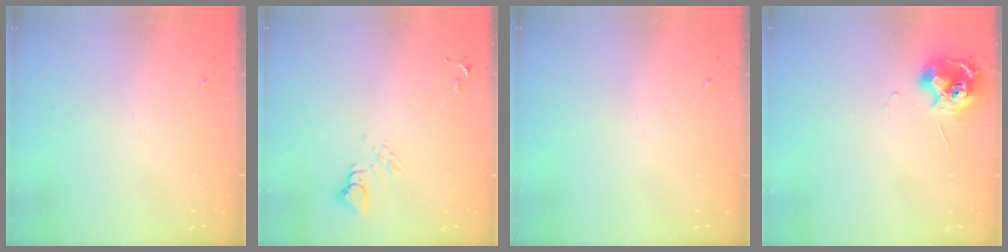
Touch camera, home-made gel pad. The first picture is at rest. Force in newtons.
{"total": 5.0, "press": 4.9, "slide": 0.5}
{"total": 0.0}
{"total": 11.7, "press": 11.6, "slide": 1.0}